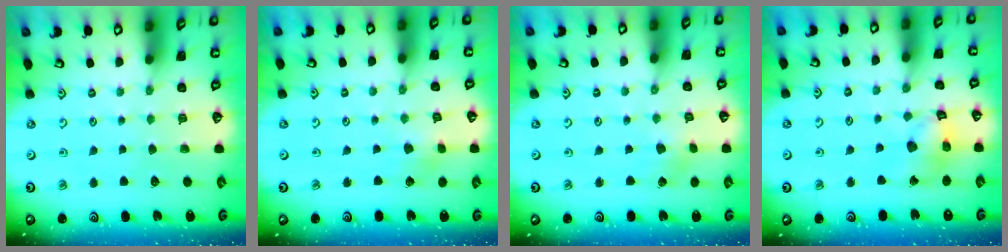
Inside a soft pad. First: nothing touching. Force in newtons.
{"total": 3.0, "press": 3.0, "slide": 0.4}
{"total": 2.3, "press": 2.3, "slide": 0.4}
{"total": 12.2, "press": 12.1, "slide": 1.4}